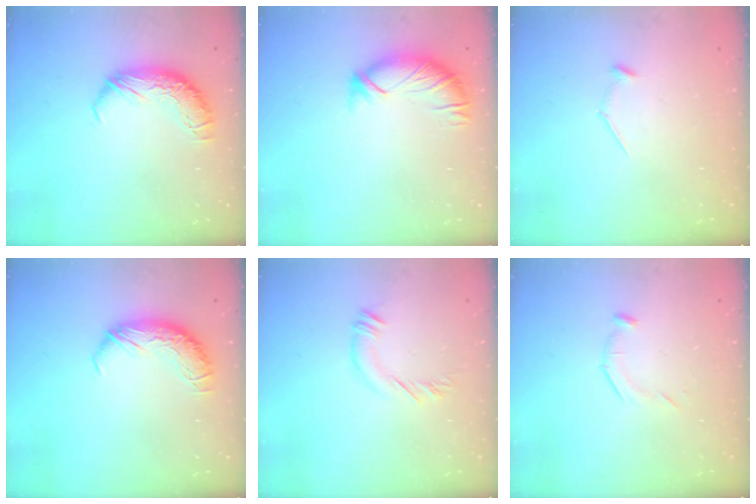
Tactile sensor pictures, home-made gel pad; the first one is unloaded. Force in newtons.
{"total": 3.7, "press": 3.4, "slide": 1.3}
{"total": 7.9, "press": 7.9, "slide": 0.7}
{"total": 0.0}
{"total": 4.2, "press": 4.2, "slide": 0.4}
{"total": 6.1, "press": 6.0, "slide": 1.2}